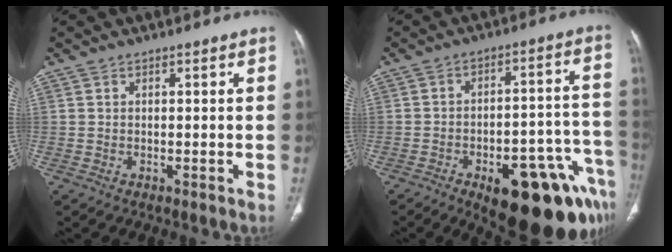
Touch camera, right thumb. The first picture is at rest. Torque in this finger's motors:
{"motor_torque": [3.52, 1.49, 1.30, -1.47, 0.39]}